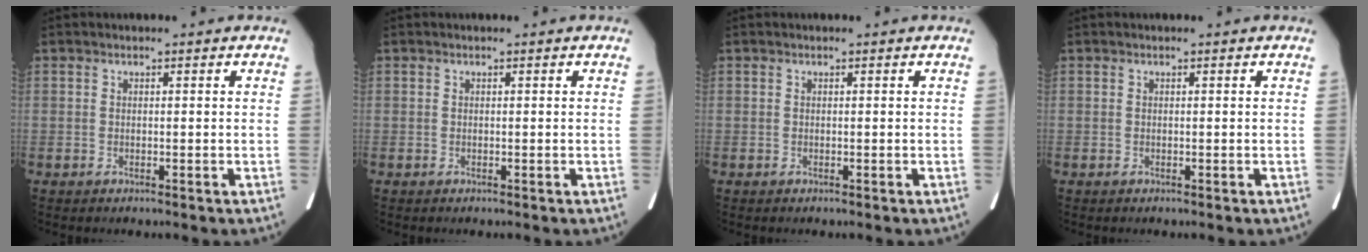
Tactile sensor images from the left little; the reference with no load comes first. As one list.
[{"total": 0.0}, {"total": 0.0}, {"total": 0.0}]